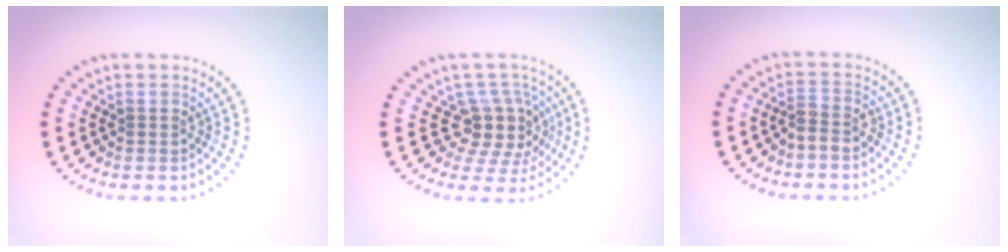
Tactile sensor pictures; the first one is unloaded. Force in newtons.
{"total": 4.1, "press": 3.1, "slide": 2.6}
{"total": 1.4, "press": 1.2, "slide": 0.8}